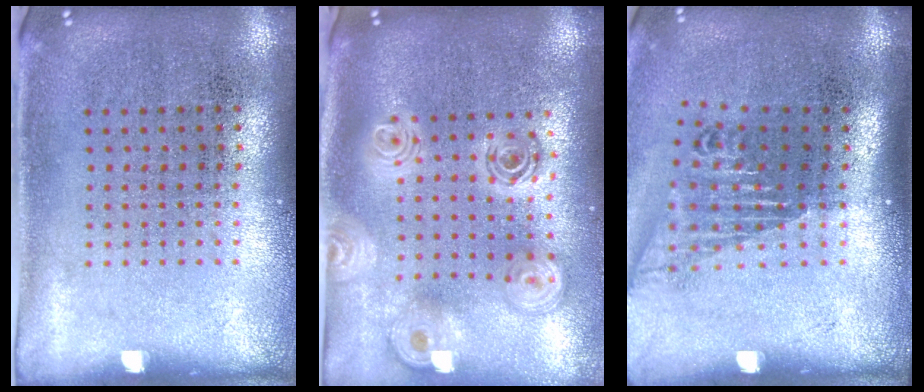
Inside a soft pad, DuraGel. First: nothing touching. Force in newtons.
{"total": 2.4, "press": 1.9, "slide": 1.5}
{"total": 1.7, "press": 1.3, "slide": 1.2}